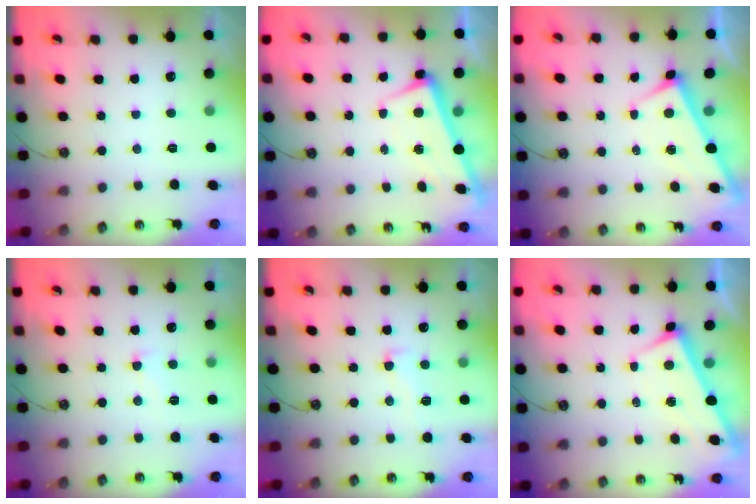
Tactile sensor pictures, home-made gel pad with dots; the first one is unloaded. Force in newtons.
{"total": 2.2, "press": 2.1, "slide": 0.5}
{"total": 2.7, "press": 2.7, "slide": 0.3}
{"total": 1.6, "press": 1.4, "slide": 0.8}
{"total": 1.2, "press": 0.2, "slide": 1.1}
{"total": 2.6, "press": 2.6, "slide": 0.2}